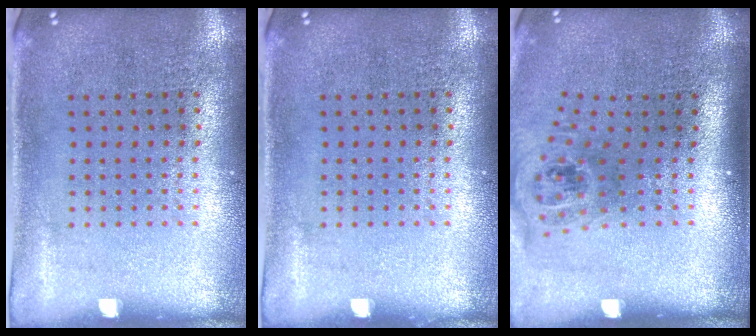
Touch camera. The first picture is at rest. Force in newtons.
{"total": 0.0}
{"total": 1.6, "press": 1.2, "slide": 1.2}